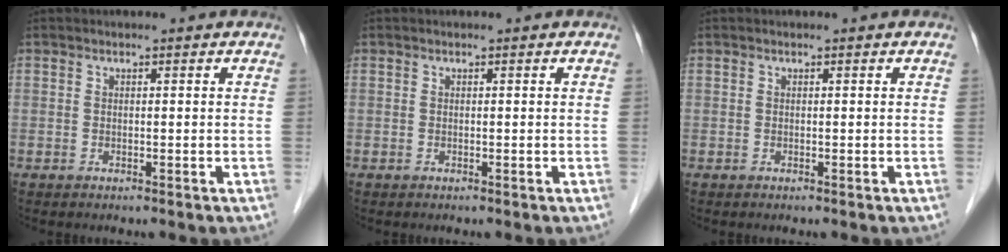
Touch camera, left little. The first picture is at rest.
{"total": 0.0}
{"total": 0.0}